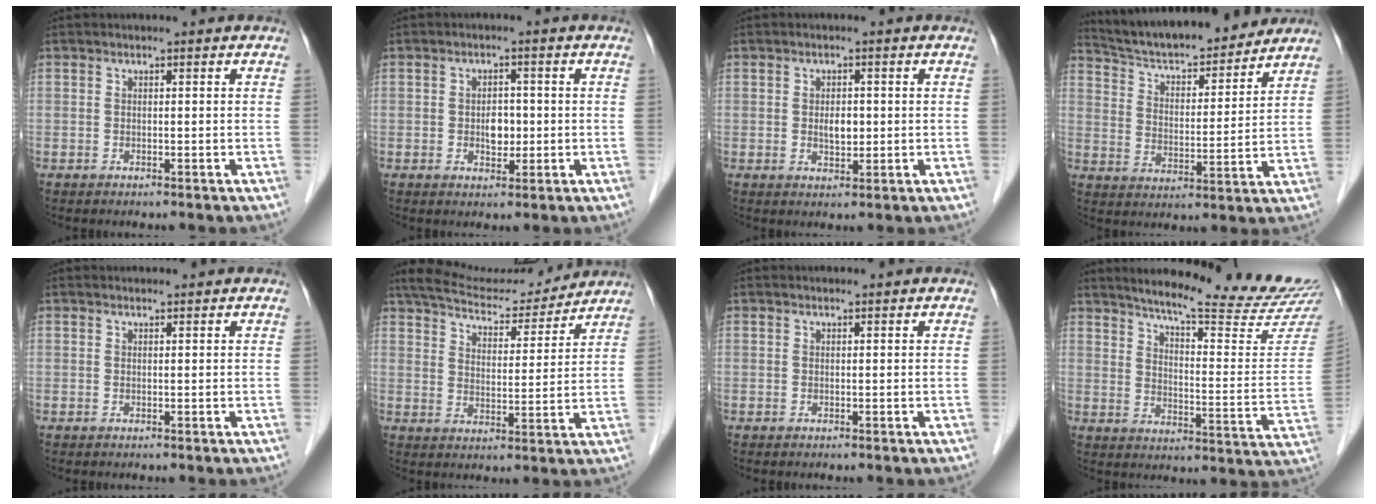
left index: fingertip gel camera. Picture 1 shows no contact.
{"total": 3.0, "force": [-0.4, 2.0, 2.2], "torque": [-0.033, 0.004, -0.001]}
{"total": 2.5, "force": [0.1, 1.4, 2.1], "torque": [-0.037, -0.001, 0.003]}
{"total": 16.9, "force": [15.6, 2.8, 6.0], "torque": [-0.099, 0.007, 0.245]}
{"total": 0.5, "force": [0.5, 0.0, 0.0], "torque": [-0.010, 0.003, 0.011]}
{"total": 13.7, "force": [13.1, 1.8, 3.7], "torque": [-0.063, 0.008, 0.201]}
{"total": 0.0}
{"total": 22.5, "force": [20.6, 0.2, 9.0], "torque": [-0.128, -0.090, 0.260]}